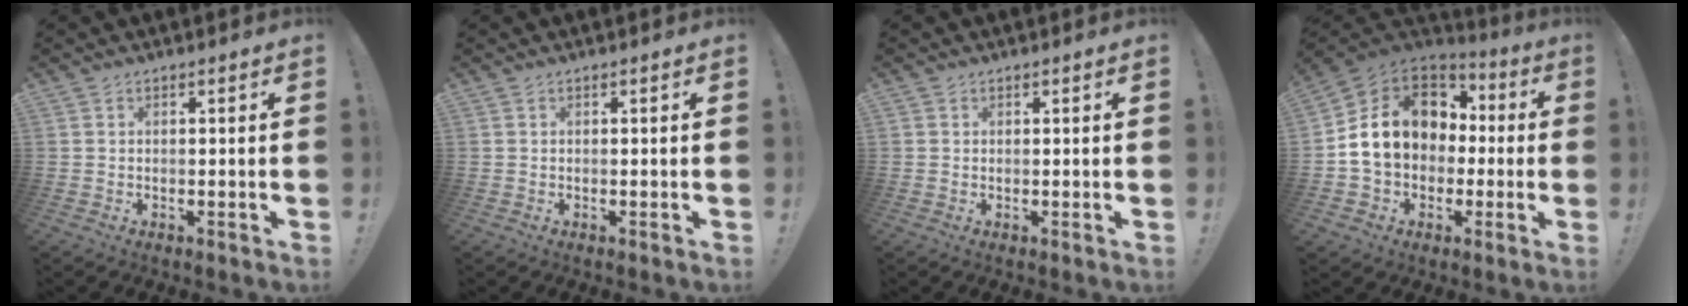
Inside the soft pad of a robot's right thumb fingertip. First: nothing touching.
{"total": 0.0}
{"total": 0.5, "force": [0.3, 0.5, -0.1], "torque": [0.004, 0.001, 0.005]}
{"total": 17.7, "force": [2.7, 13.8, 10.7], "torque": [-0.169, 0.008, 0.068]}